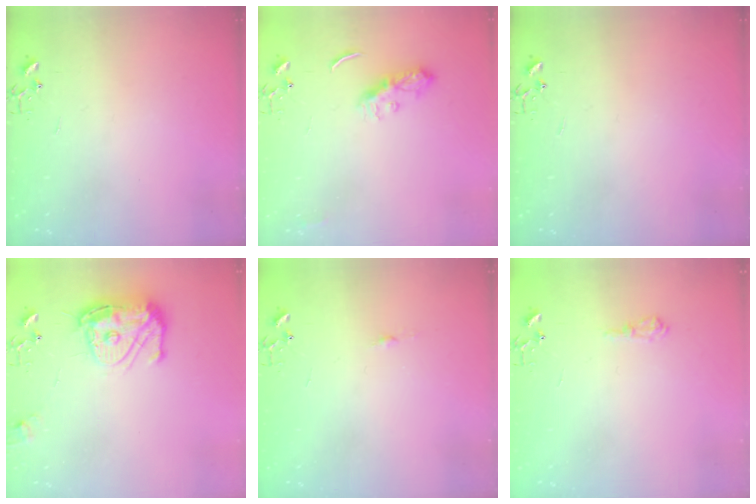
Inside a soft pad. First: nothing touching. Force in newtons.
{"total": 8.4, "press": 8.4, "slide": 0.2}
{"total": 0.0}
{"total": 16.6, "press": 16.5, "slide": 1.6}
{"total": 3.3, "press": 3.3, "slide": 0.4}
{"total": 7.1, "press": 7.1, "slide": 0.9}